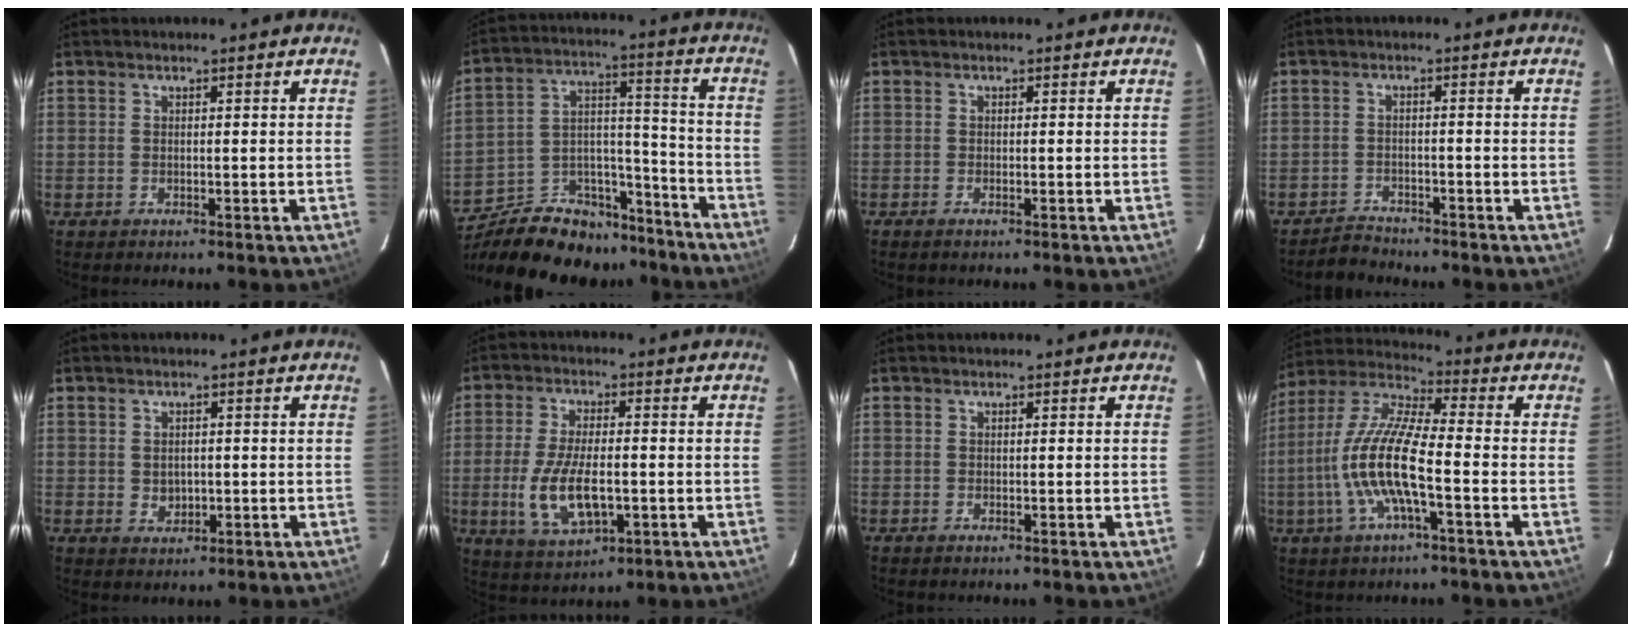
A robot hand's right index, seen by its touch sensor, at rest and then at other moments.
{"total": 23.1, "force": [-18.6, 10.5, 8.8], "torque": [-0.176, 0.058, -0.266]}
{"total": 0.8, "force": [-0.6, 0.0, 0.5], "torque": [-0.011, 0.000, -0.013]}
{"total": 3.1, "force": [-2.9, 0.8, -0.2], "torque": [-0.003, 0.007, -0.054]}
{"total": 2.8, "force": [-0.4, 2.4, 1.4], "torque": [-0.024, 0.001, -0.002]}
{"total": 11.5, "force": [-2.6, 5.1, 10.0], "torque": [-0.206, -0.012, -0.041]}
{"total": 0.0}
{"total": 13.8, "force": [-3.8, 2.5, 13.0], "torque": [-0.266, 0.000, -0.079]}